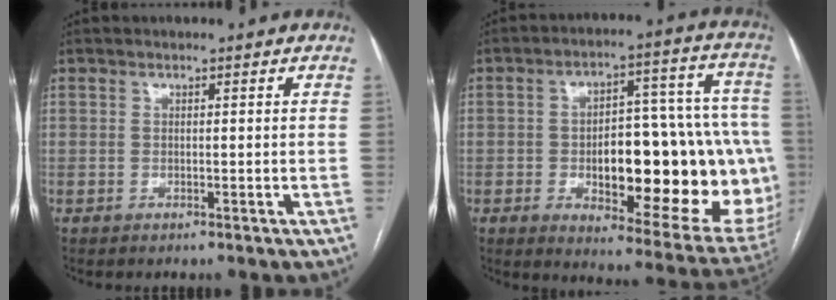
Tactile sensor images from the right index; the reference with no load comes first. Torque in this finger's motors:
{"motor_torque": [1.06, -0.46, 0.58, 0.17]}